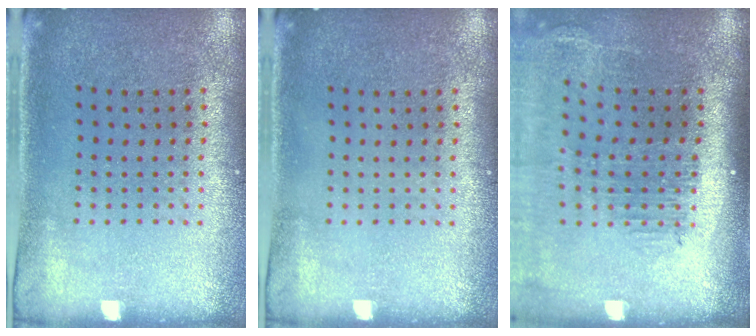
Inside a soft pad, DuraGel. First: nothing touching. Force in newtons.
{"total": 0.0}
{"total": 2.1, "press": 1.7, "slide": 1.2}